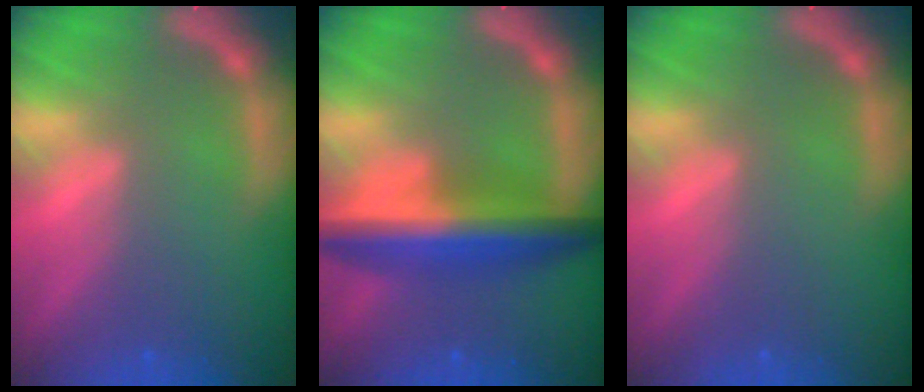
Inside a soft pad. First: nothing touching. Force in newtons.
{"total": 8.0}
{"total": 0.0}